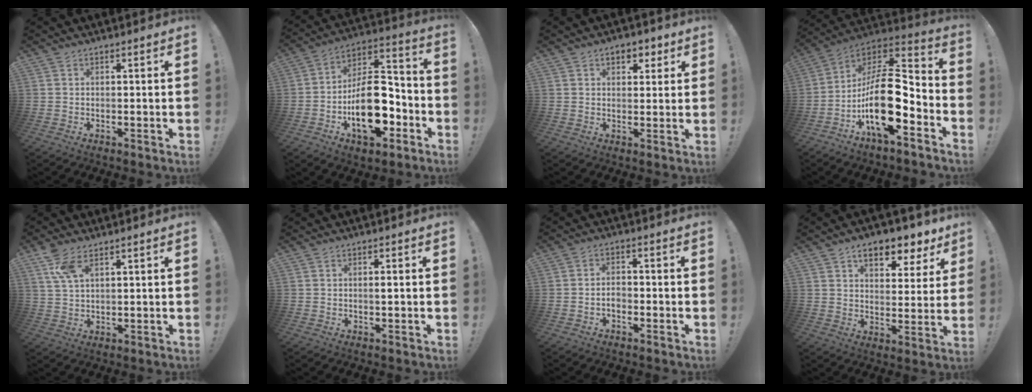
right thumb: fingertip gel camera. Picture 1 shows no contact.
{"total": 20.7, "force": [-6.8, 12.0, 15.5], "torque": [-0.238, 0.047, -0.097]}
{"total": 5.0, "force": [2.4, 3.4, 2.8], "torque": [-0.026, -0.005, 0.038]}
{"total": 21.7, "force": [-5.8, 8.7, 19.1], "torque": [-0.349, 0.024, -0.094]}
{"total": 7.1, "force": [4.1, 2.7, 5.2], "torque": [-0.099, -0.011, 0.078]}
{"total": 1.0, "force": [-0.1, 0.0, 1.0], "torque": [-0.004, -0.005, -0.007]}
{"total": 2.6, "force": [-1.1, 1.7, 1.6], "torque": [-0.027, 0.004, -0.020]}
{"total": 10.3, "force": [6.5, 4.9, 6.2], "torque": [-0.081, -0.041, 0.113]}